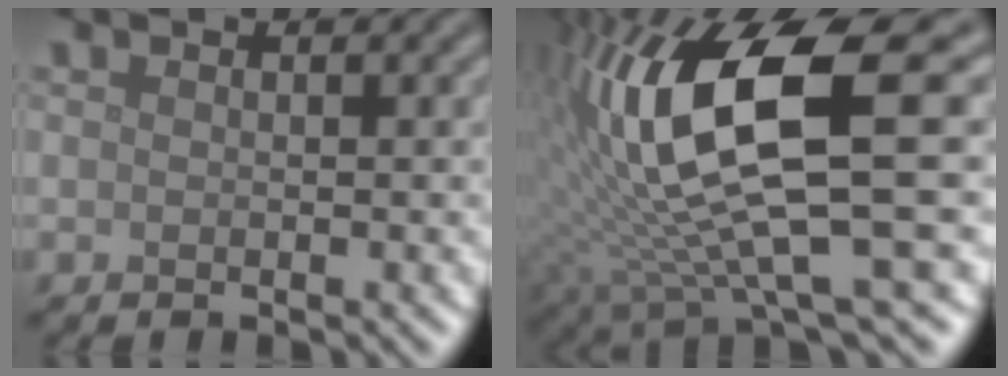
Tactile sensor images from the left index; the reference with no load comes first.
{"total": 14.9, "force": [1.7, 4.6, 14.1], "torque": [-0.274, -0.009, 0.039]}